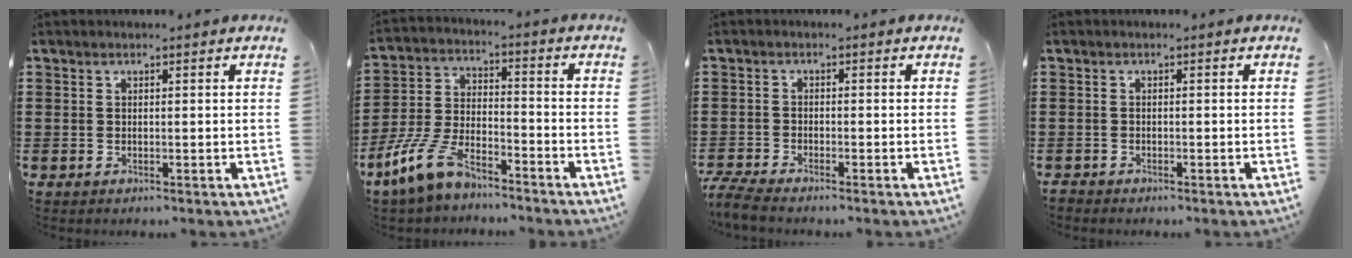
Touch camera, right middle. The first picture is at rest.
{"total": 9.8, "force": [-7.6, 3.4, 5.2], "torque": [-0.122, 0.016, -0.151]}
{"total": 2.8, "force": [-2.6, -0.1, 1.0], "torque": [-0.039, -0.009, -0.057]}
{"total": 0.8, "force": [-0.8, 0.1, 0.0], "torque": [-0.002, -0.001, -0.016]}